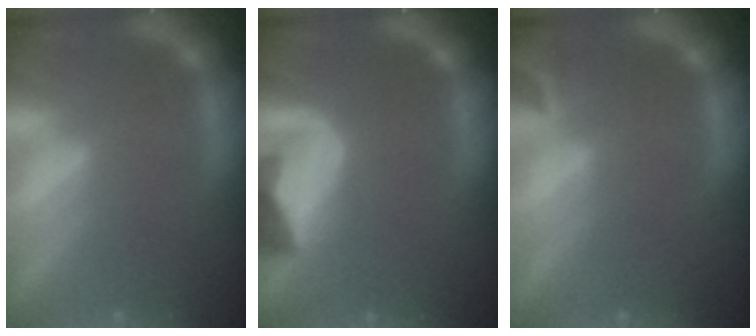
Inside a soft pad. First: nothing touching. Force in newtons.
{"total": 10.0}
{"total": 1.9}